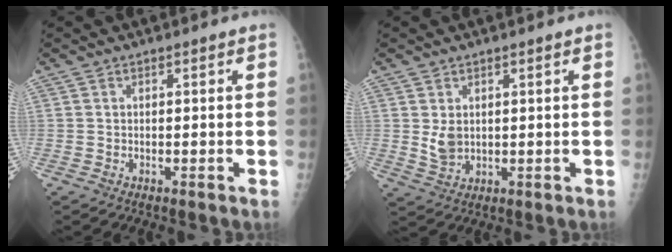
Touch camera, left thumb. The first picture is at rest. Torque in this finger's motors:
{"motor_torque": [0.94, 0.82, 0.75, -0.30, 0.01]}